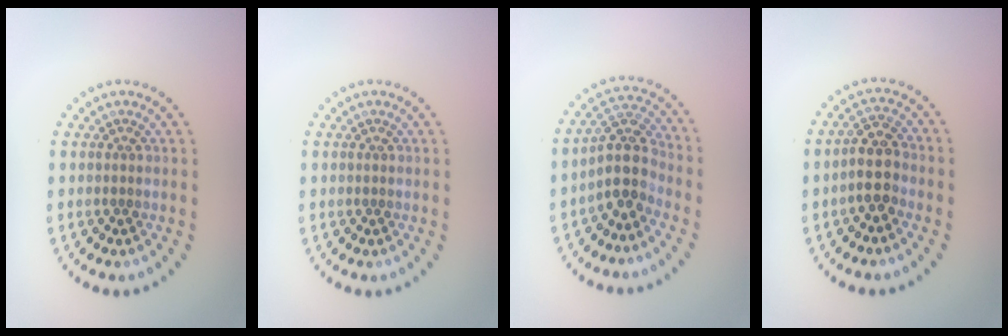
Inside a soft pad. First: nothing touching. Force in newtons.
{"total": 0.0}
{"total": 3.9, "press": 3.1, "slide": 2.3}
{"total": 2.9, "press": 2.5, "slide": 1.5}